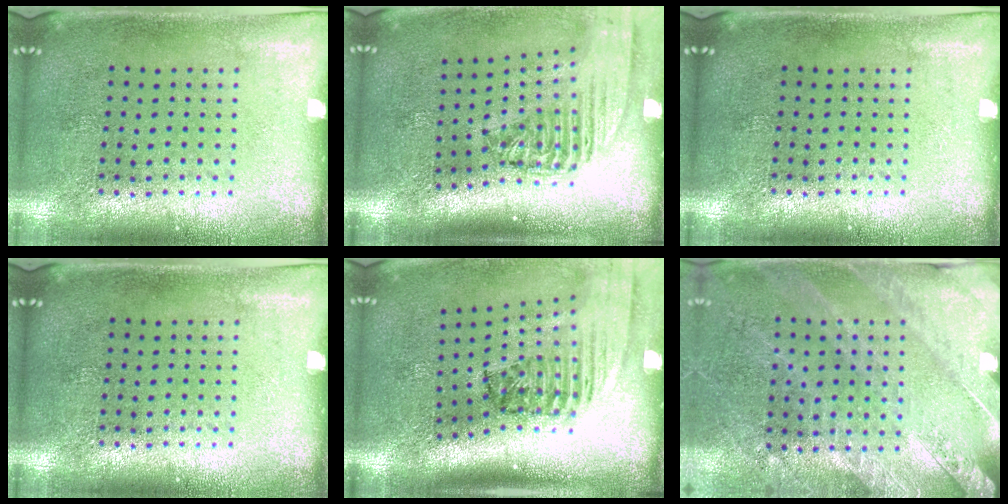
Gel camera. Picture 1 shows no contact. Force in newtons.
{"total": 2.4, "press": 1.8, "slide": 1.5}
{"total": 0.0}
{"total": 0.0}
{"total": 2.4, "press": 1.5, "slide": 1.8}
{"total": 2.4, "press": 2.4, "slide": 0.6}